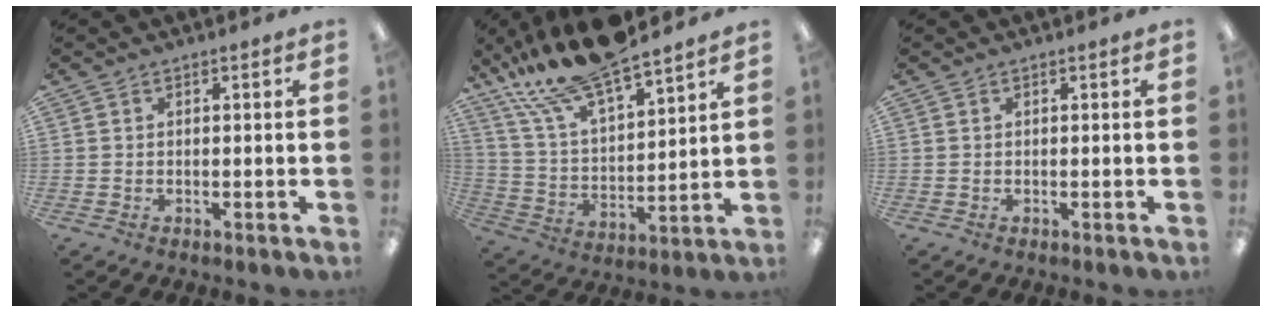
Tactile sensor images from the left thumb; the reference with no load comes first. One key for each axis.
{"total": 18.2, "fx": 15.4, "fy": 4.8, "fz": 8.4, "tx": -0.183, "ty": -0.085, "tz": 0.276}
{"total": 0.0}